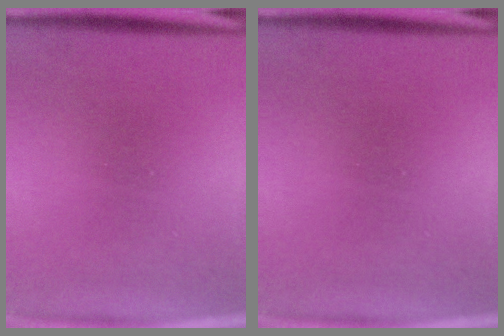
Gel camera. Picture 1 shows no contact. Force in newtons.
{"total": 0.0}